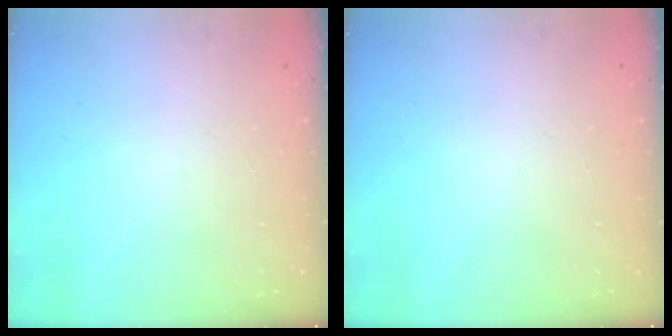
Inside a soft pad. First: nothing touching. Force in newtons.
{"total": 0.0}